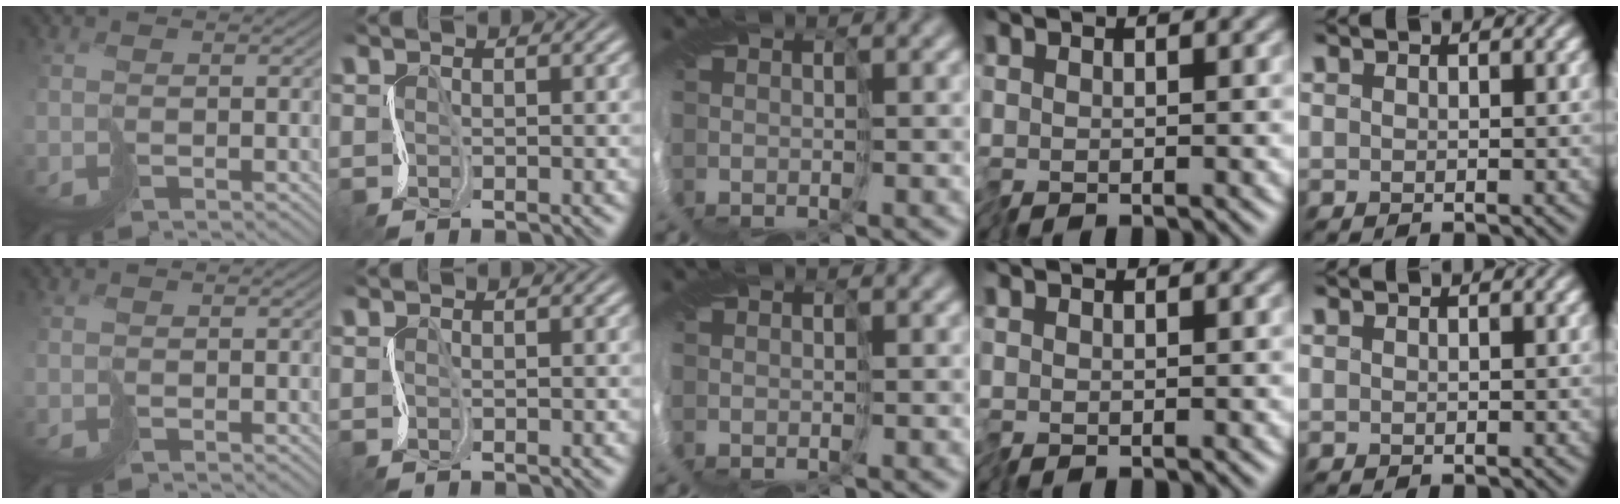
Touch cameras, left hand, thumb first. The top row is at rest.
{}